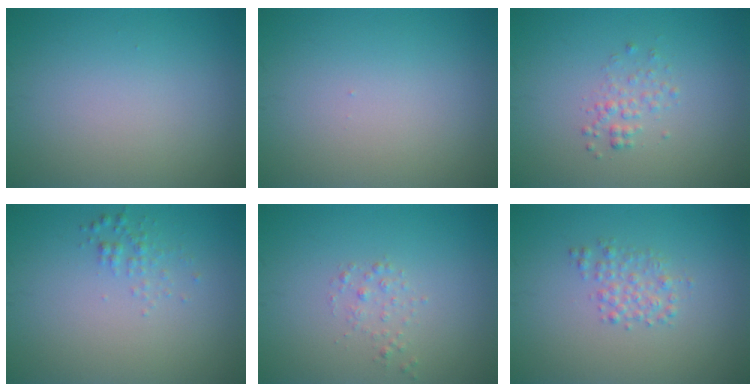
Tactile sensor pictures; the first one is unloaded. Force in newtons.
{"total": 0.0}
{"total": 1.4, "press": 1.4, "slide": 0.1}
{"total": 1.1, "press": 1.1, "slide": 0.0}
{"total": 1.0, "press": 1.0, "slide": 0.0}
{"total": 1.8, "press": 1.8, "slide": 0.0}